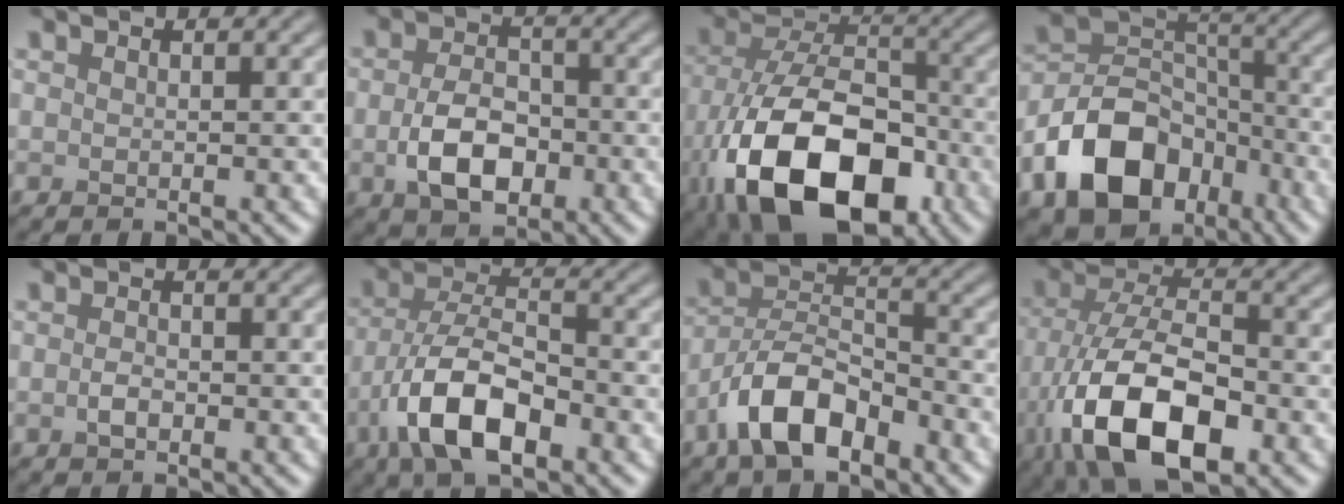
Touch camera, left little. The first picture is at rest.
{"total": 5.4, "force": [-1.6, 3.4, 3.9], "torque": [-0.080, -0.007, -0.033]}
{"total": 15.0, "force": [-7.1, 8.0, 10.5], "torque": [-0.193, -0.031, -0.126]}
{"total": 10.7, "force": [-5.7, 7.1, 5.7], "torque": [-0.105, -0.001, -0.114]}
{"total": 1.2, "force": [-0.6, 0.6, 0.9], "torque": [-0.017, 0.000, -0.015]}
{"total": 8.0, "force": [-4.0, 3.4, 6.0], "torque": [-0.115, 0.001, -0.086]}
{"total": 7.1, "force": [-4.5, 3.0, 4.6], "torque": [-0.077, 0.009, -0.097]}
{"total": 11.5, "force": [-5.1, 5.2, 8.9], "torque": [-0.181, -0.012, -0.097]}